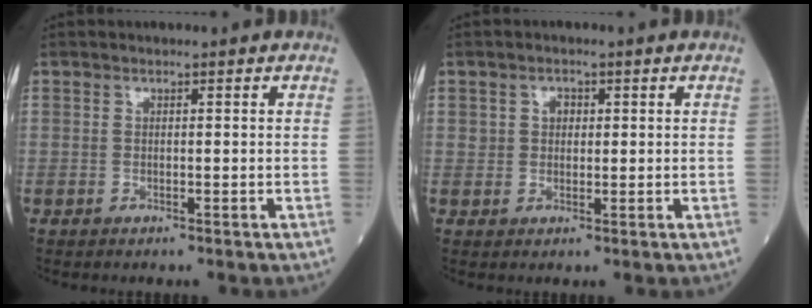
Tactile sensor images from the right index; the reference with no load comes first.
{"total": 2.2, "force": [0.7, 1.7, 1.1], "torque": [-0.018, 0.004, 0.010]}